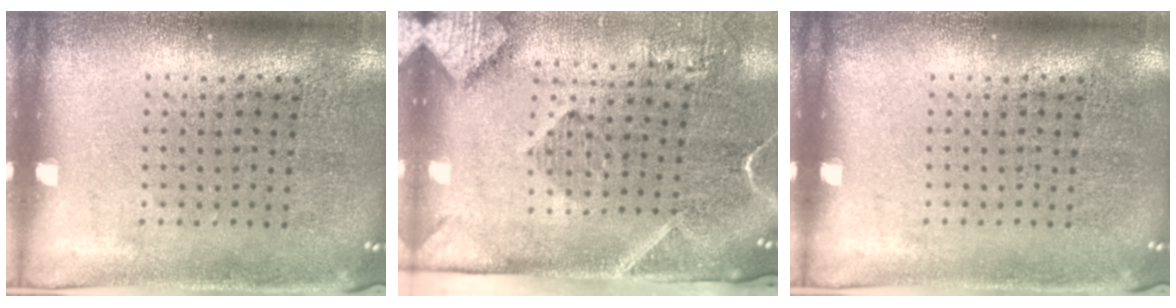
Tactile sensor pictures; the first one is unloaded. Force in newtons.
{"total": 2.9, "press": 2.1, "slide": 2.0}
{"total": 0.0}